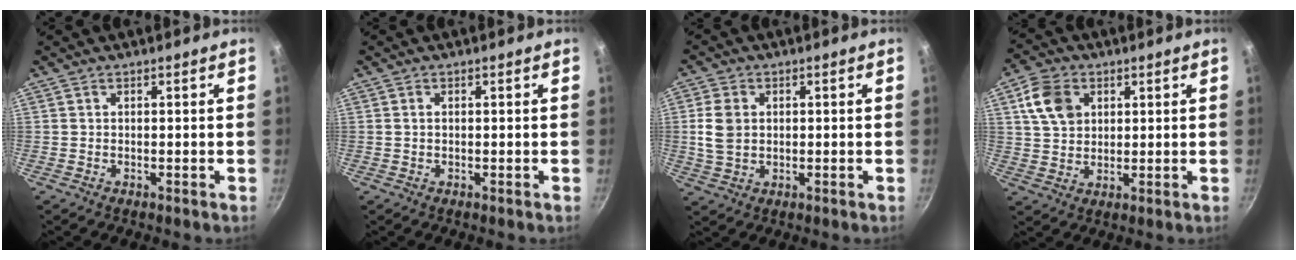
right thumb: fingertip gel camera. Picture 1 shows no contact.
{"total": 0.7, "force": [0.1, 0.5, 0.5], "torque": [-0.009, 0.003, 0.002]}
{"total": 6.4, "force": [0.7, 4.8, 4.1], "torque": [-0.074, 0.003, 0.012]}
{"total": 8.9, "force": [3.2, 6.6, 5.1], "torque": [-0.075, 0.001, 0.059]}